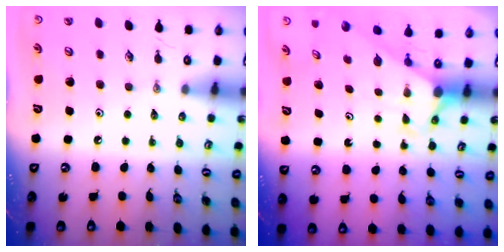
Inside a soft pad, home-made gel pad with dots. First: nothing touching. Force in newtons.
{"total": 2.7, "press": 2.7, "slide": 0.0}